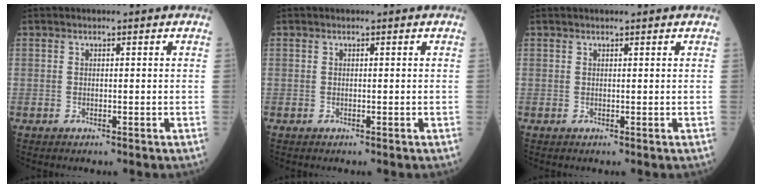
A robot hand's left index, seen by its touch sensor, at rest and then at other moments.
{"total": 0.0}
{"total": 3.0, "force": [2.8, 0.1, 0.9], "torque": [-0.009, 0.022, 0.033]}